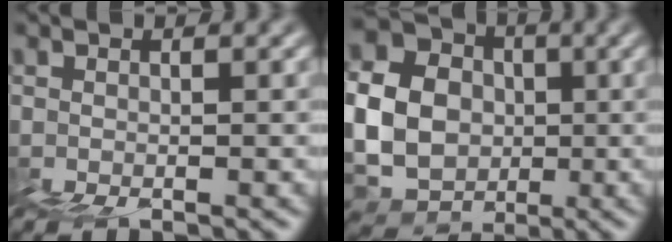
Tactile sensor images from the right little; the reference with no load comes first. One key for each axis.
{"total": 6.5, "fx": 0.8, "fy": 5.7, "fz": 2.9, "tx": -0.059, "ty": 0.013, "tz": 0.015}